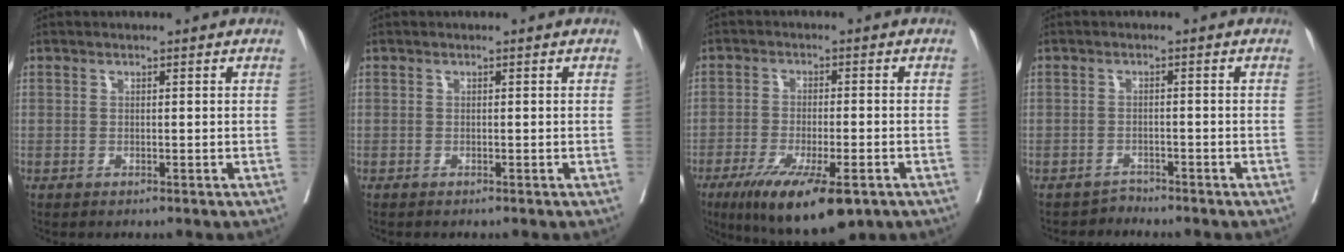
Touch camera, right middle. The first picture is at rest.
{"total": 0.0}
{"total": 12.6, "force": [-7.6, 3.1, 9.6], "torque": [-0.154, -0.026, -0.120]}
{"total": 1.7, "force": [-1.4, 0.0, -0.9], "torque": [0.020, -0.007, -0.026]}